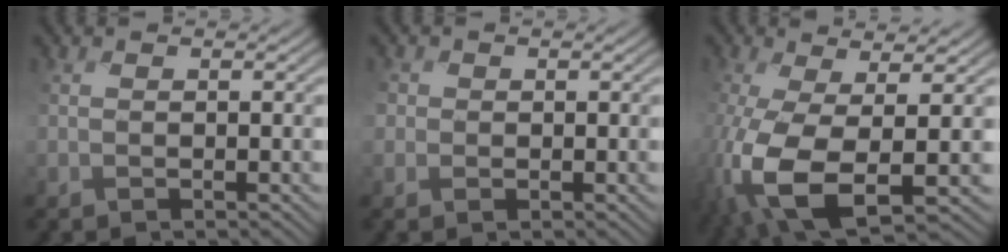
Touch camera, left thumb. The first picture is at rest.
{"total": 1.7, "force": [0.2, 1.6, 0.4], "torque": [-0.007, -0.003, 0.000]}
{"total": 13.1, "force": [-3.6, 5.3, 11.4], "torque": [-0.285, -0.042, -0.048]}